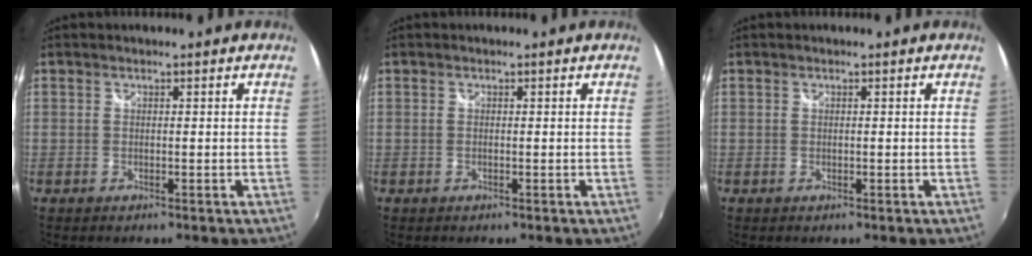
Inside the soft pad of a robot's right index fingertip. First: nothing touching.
{"total": 0.0}
{"total": 0.0}